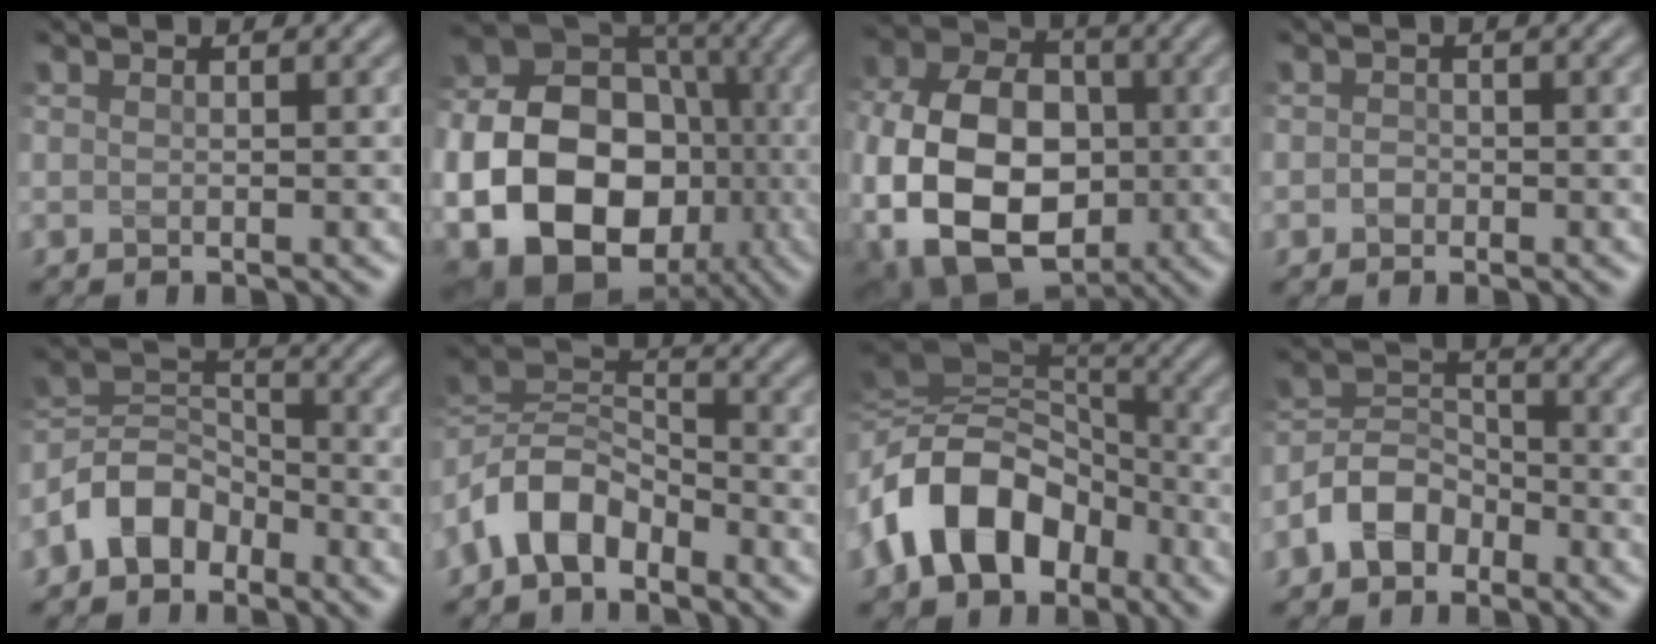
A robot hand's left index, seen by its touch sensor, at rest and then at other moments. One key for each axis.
{"total": 18.7, "fx": -4.2, "fy": 14.8, "fz": 10.7, "tx": -0.196, "ty": -0.032, "tz": -0.083}
{"total": 15.3, "fx": -3.0, "fy": 10.7, "fz": 10.4, "tx": -0.195, "ty": -0.016, "tz": -0.045}
{"total": 0.8, "fx": -0.3, "fy": 0.7, "fz": 0.3, "tx": -0.002, "ty": 0.002, "tz": -0.009}
{"total": 5.1, "fx": -3.3, "fy": 3.2, "fz": 2.2, "tx": -0.038, "ty": 0.012, "tz": -0.073}
{"total": 6.3, "fx": -3.9, "fy": 3.4, "fz": 3.6, "tx": -0.067, "ty": 0.013, "tz": -0.090}
{"total": 12.2, "fx": -4.0, "fy": 8.4, "fz": 7.9, "tx": -0.147, "ty": 0.019, "tz": -0.087}
{"total": 4.4, "fx": -2.7, "fy": 2.9, "fz": 1.9, "tx": -0.036, "ty": 0.012, "tz": -0.062}